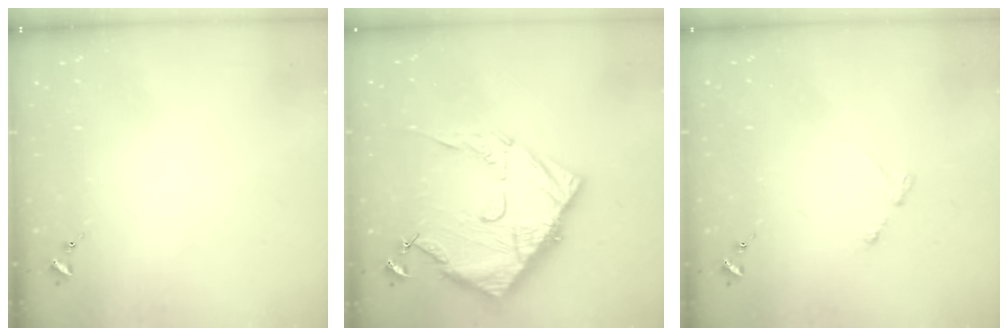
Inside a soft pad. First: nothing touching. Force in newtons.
{"total": 18.0, "press": 17.9, "slide": 1.9}
{"total": 3.0, "press": 2.9, "slide": 0.5}